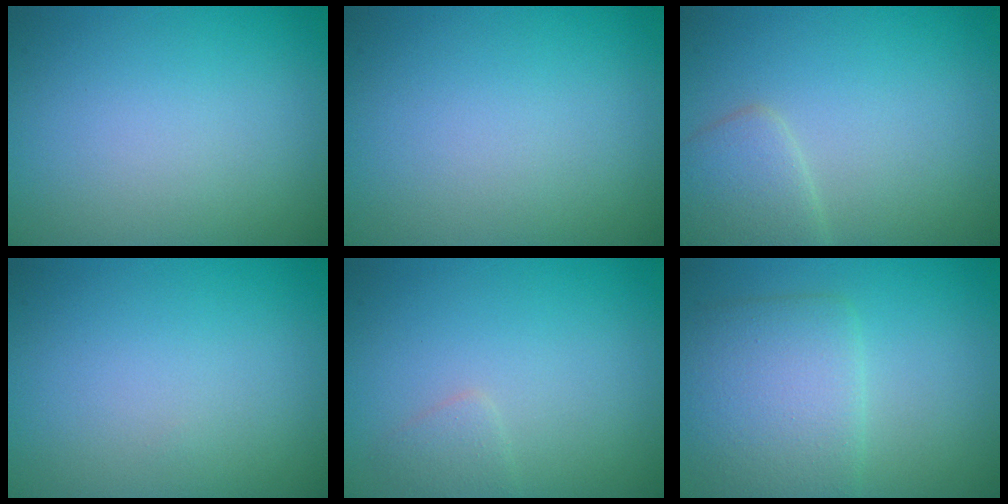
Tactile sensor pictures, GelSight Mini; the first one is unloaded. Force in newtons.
{"total": 0.0}
{"total": 2.6, "press": 2.6, "slide": 0.1}
{"total": 0.0}
{"total": 1.1, "press": 1.1, "slide": 0.1}
{"total": 5.7, "press": 5.7, "slide": 0.1}